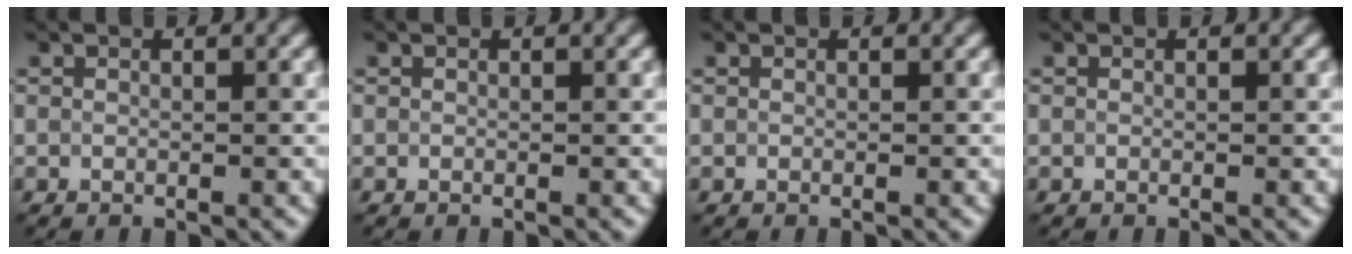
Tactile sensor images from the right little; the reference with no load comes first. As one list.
[{"total": 0.0}, {"total": 0.0}, {"total": 0.0}]